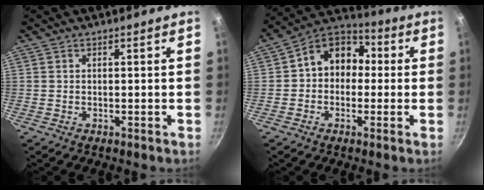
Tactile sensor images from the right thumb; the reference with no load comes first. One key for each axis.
{"total": 11.1, "fx": 0.4, "fy": 9.0, "fz": 6.5, "tx": -0.056, "ty": 0.036, "tz": -0.020}